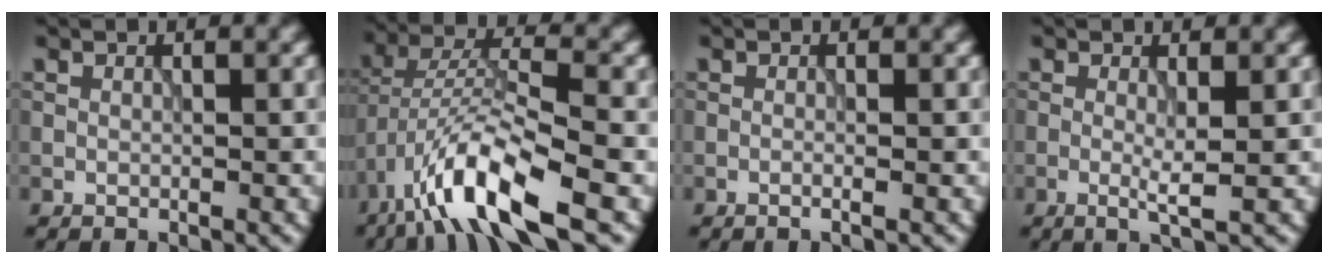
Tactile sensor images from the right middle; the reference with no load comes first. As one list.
[{"total": 9.4, "force": [-5.1, 2.5, 7.5], "torque": [-0.130, 0.009, -0.101]}, {"total": 0.8, "force": [-0.2, 0.2, 0.7], "torque": [-0.012, -0.006, -0.010]}, {"total": 2.0, "force": [-0.1, 0.1, 2.0], "torque": [-0.041, -0.007, -0.004]}]